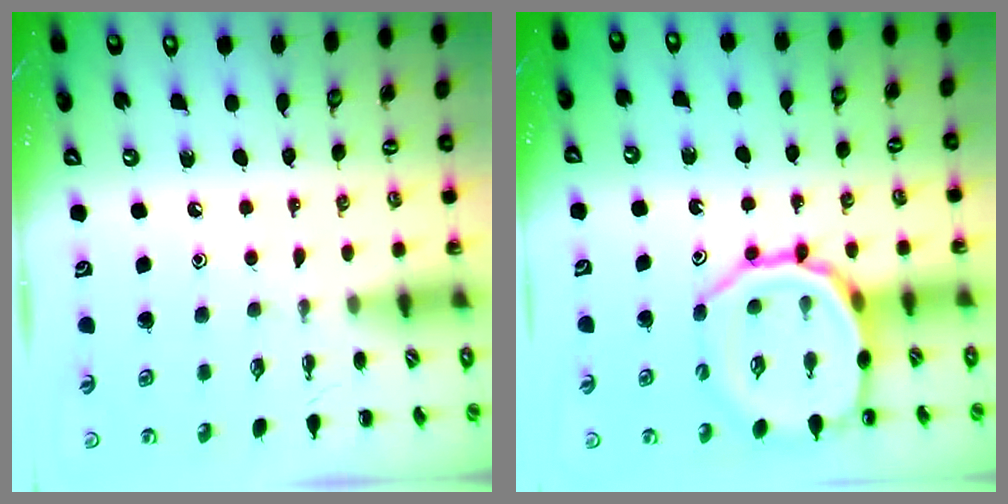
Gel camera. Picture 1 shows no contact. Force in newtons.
{"total": 15.4, "press": 15.2, "slide": 2.4}